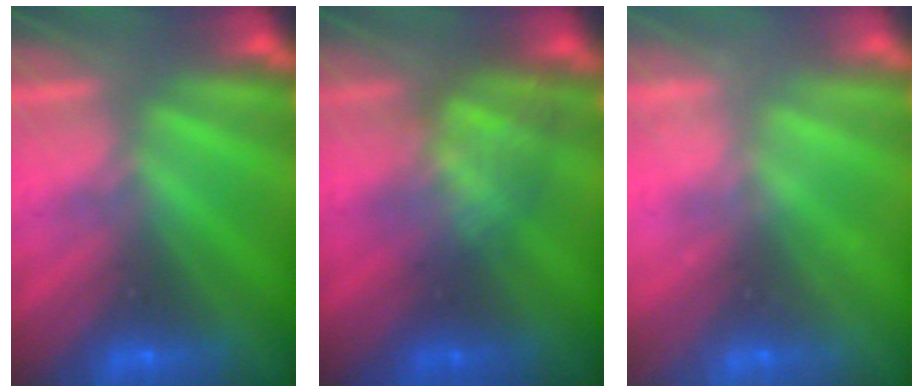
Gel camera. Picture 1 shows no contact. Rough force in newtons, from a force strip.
{"total": 3.5}
{"total": 2.1}